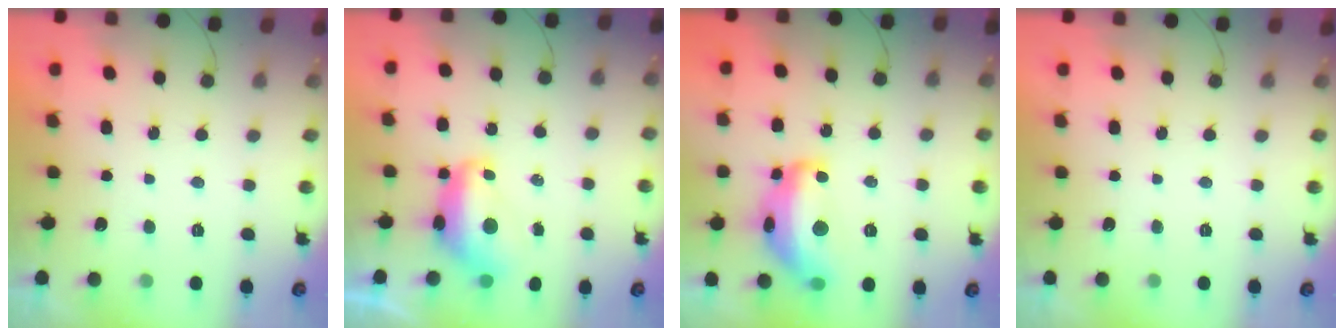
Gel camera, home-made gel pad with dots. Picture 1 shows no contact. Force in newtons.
{"total": 10.3, "press": 10.2, "slide": 0.9}
{"total": 17.2, "press": 17.2, "slide": 1.1}
{"total": 0.0}